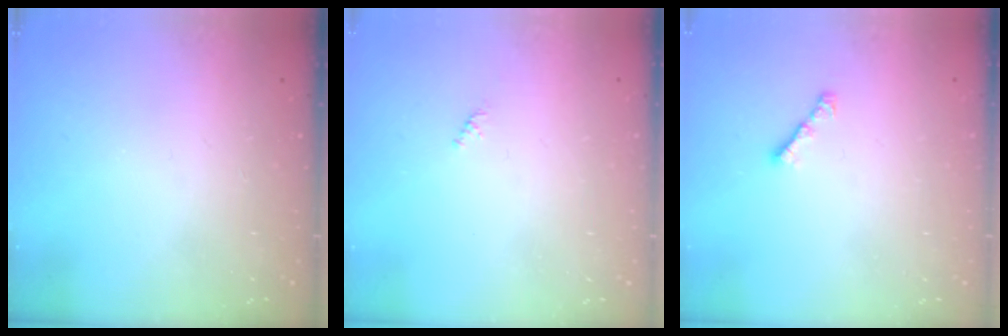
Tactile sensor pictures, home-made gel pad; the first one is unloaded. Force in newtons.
{"total": 0.8, "press": 0.7, "slide": 0.4}
{"total": 2.6, "press": 2.5, "slide": 0.7}